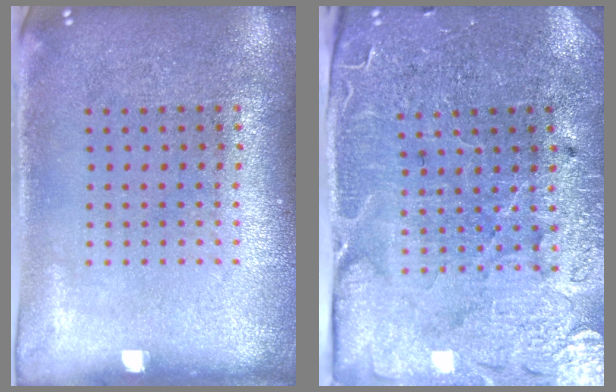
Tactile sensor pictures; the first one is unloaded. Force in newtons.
{"total": 3.6, "press": 3.6, "slide": 0.6}